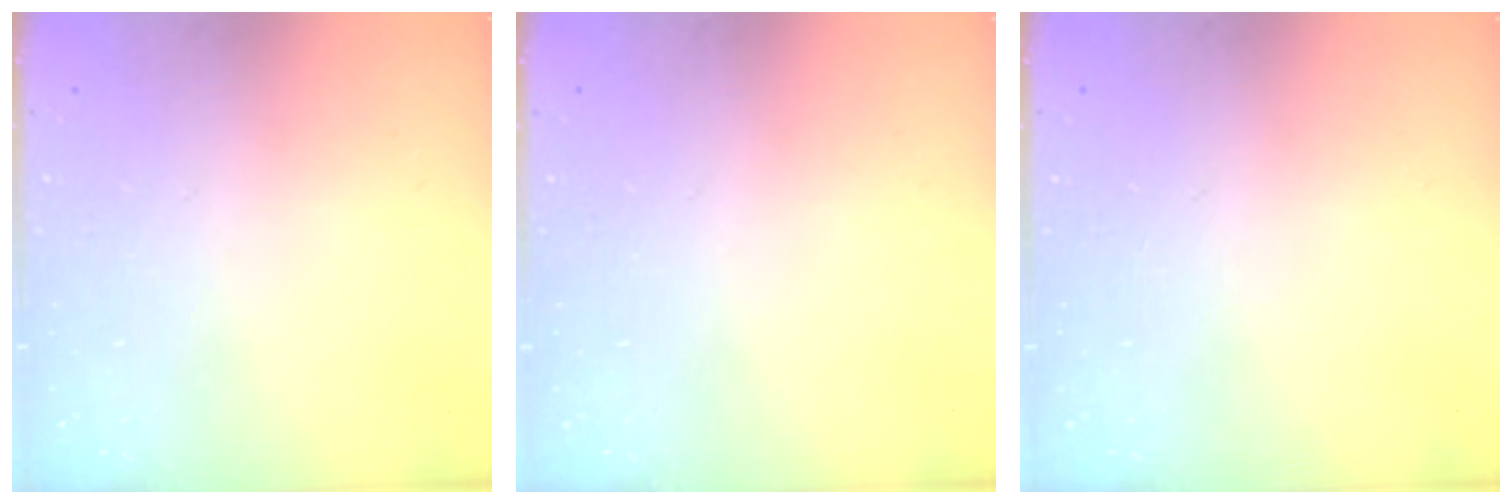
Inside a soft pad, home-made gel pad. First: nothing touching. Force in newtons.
{"total": 0.0}
{"total": 0.0}